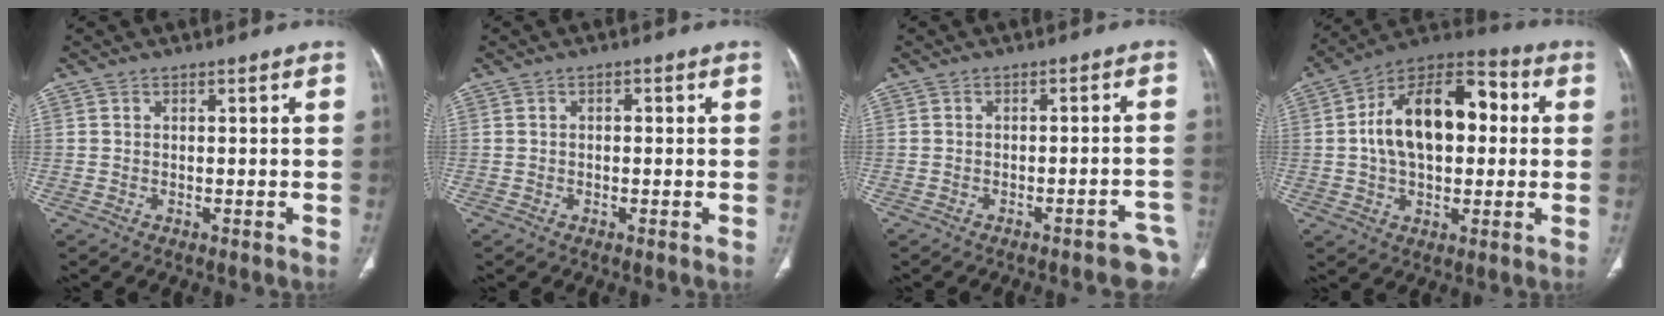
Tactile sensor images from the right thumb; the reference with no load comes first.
{"total": 1.0, "force": [0.1, 0.5, 0.8], "torque": [-0.012, 0.004, -0.001]}
{"total": 7.3, "force": [-5.9, 1.5, 4.1], "torque": [-0.037, 0.035, -0.067]}
{"total": 19.3, "force": [2.1, 11.5, 15.4], "torque": [-0.232, 0.035, 0.028]}